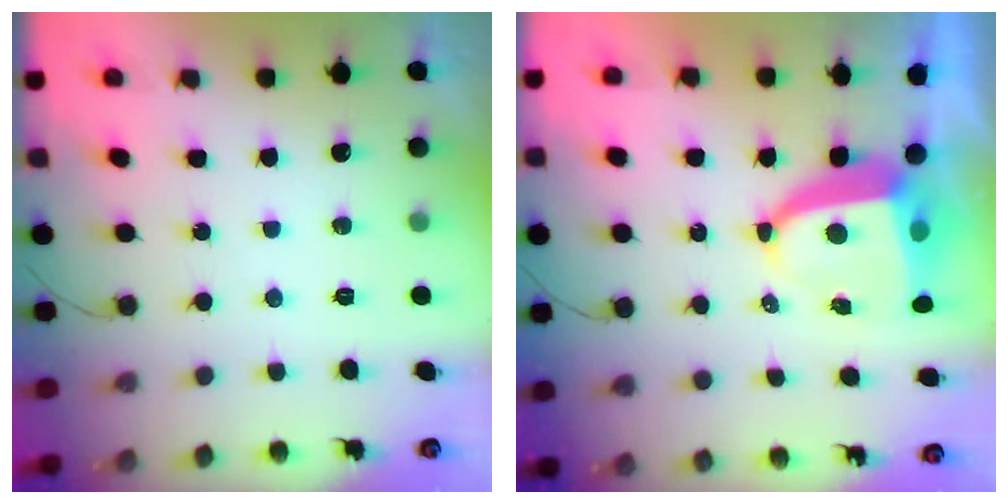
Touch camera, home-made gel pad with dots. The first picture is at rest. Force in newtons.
{"total": 9.3, "press": 9.2, "slide": 1.0}